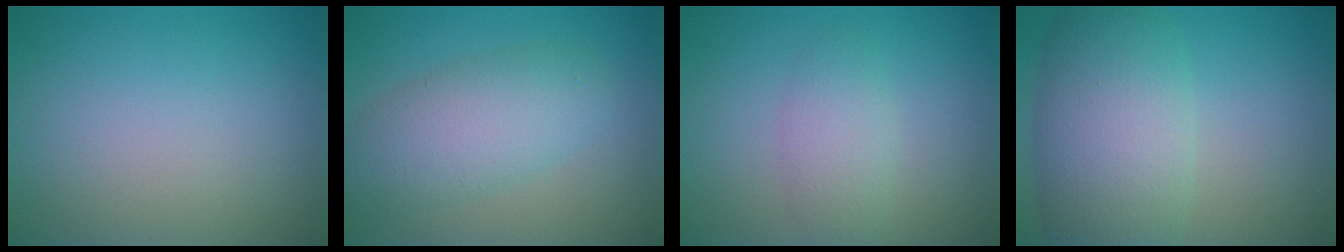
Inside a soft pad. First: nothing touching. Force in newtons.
{"total": 5.1, "press": 5.1, "slide": 0.1}
{"total": 2.4, "press": 2.4, "slide": 0.1}
{"total": 8.4, "press": 8.4, "slide": 0.3}